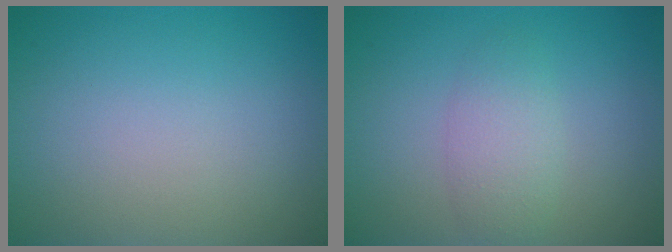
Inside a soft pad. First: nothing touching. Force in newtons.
{"total": 2.5, "press": 2.5, "slide": 0.2}